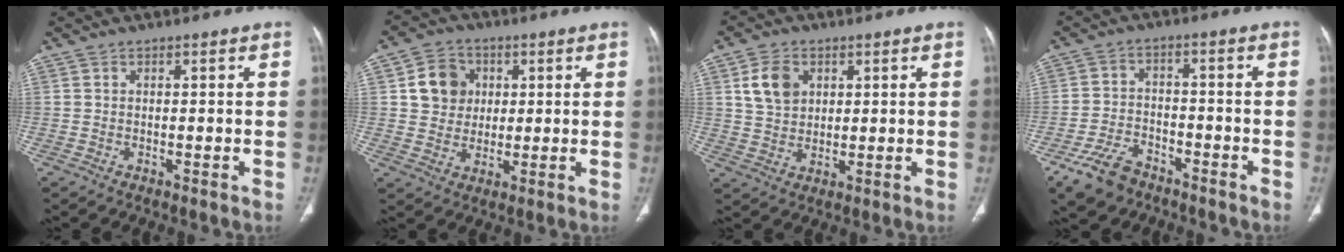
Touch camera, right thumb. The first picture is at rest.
{"total": 8.4, "force": [2.0, 7.4, 3.5], "torque": [-0.028, -0.005, 0.033]}
{"total": 7.1, "force": [2.6, 5.2, 4.0], "torque": [-0.056, -0.009, 0.051]}
{"total": 8.5, "force": [-5.9, 5.0, 3.6], "torque": [-0.066, 0.026, -0.104]}